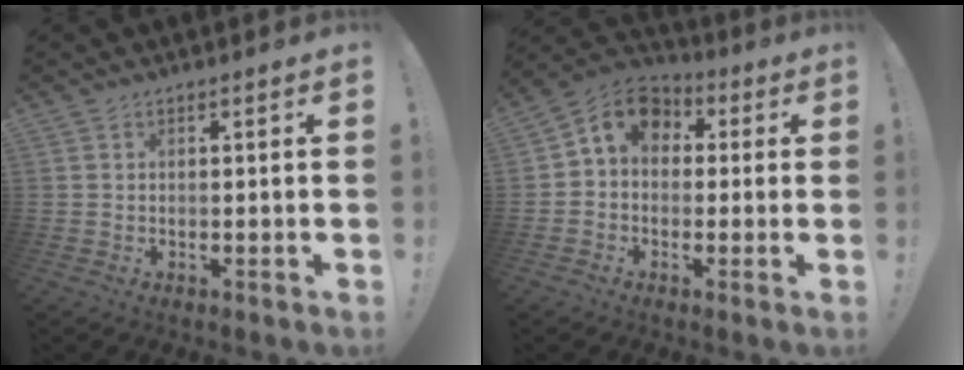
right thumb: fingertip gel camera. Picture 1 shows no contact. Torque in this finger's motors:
{"motor_torque": [0.49, 0.95, 0.02, 0.02, 0.05]}